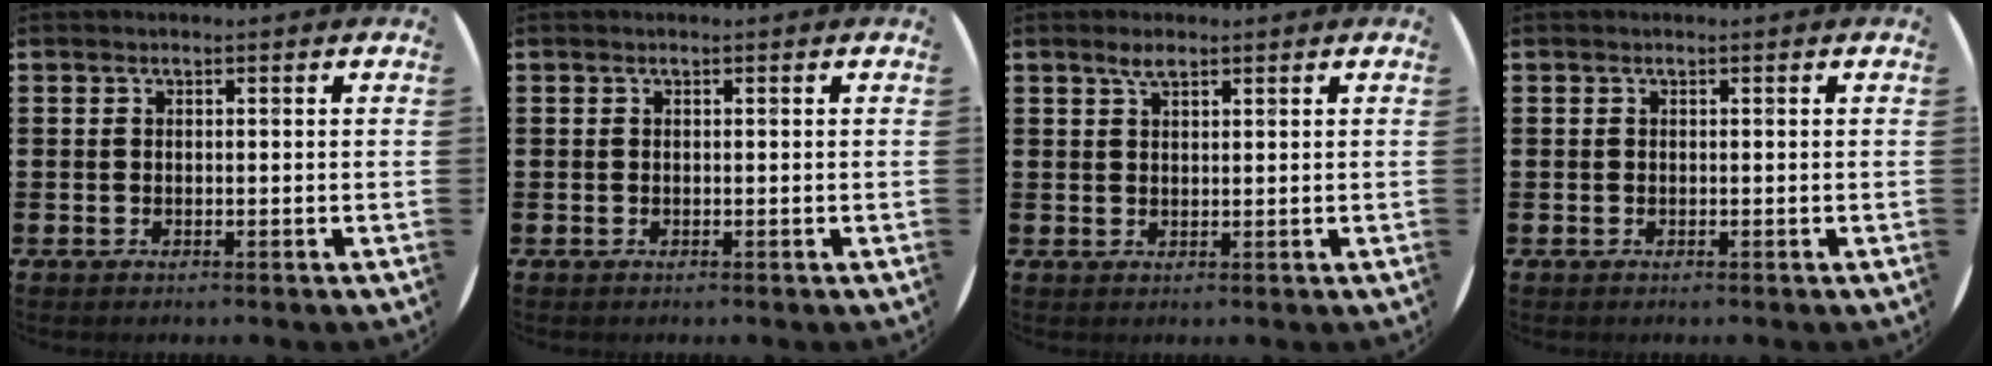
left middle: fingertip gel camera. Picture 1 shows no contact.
{"total": 0.0}
{"total": 2.0, "force": [1.5, 0.6, 1.2], "torque": [-0.019, 0.001, 0.024]}
{"total": 0.0}